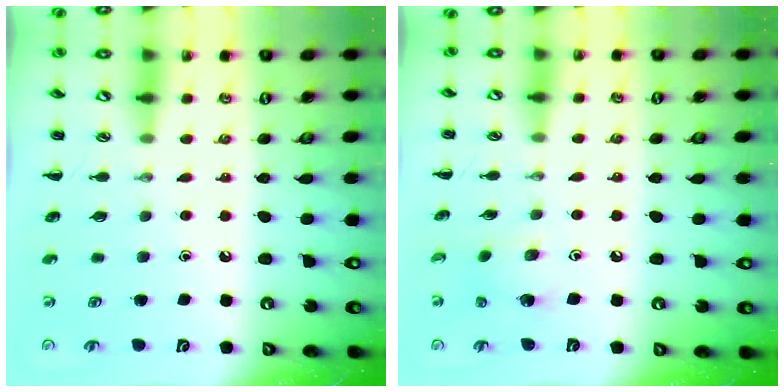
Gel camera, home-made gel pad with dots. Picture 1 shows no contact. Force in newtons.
{"total": 3.5, "press": 3.5, "slide": 0.6}